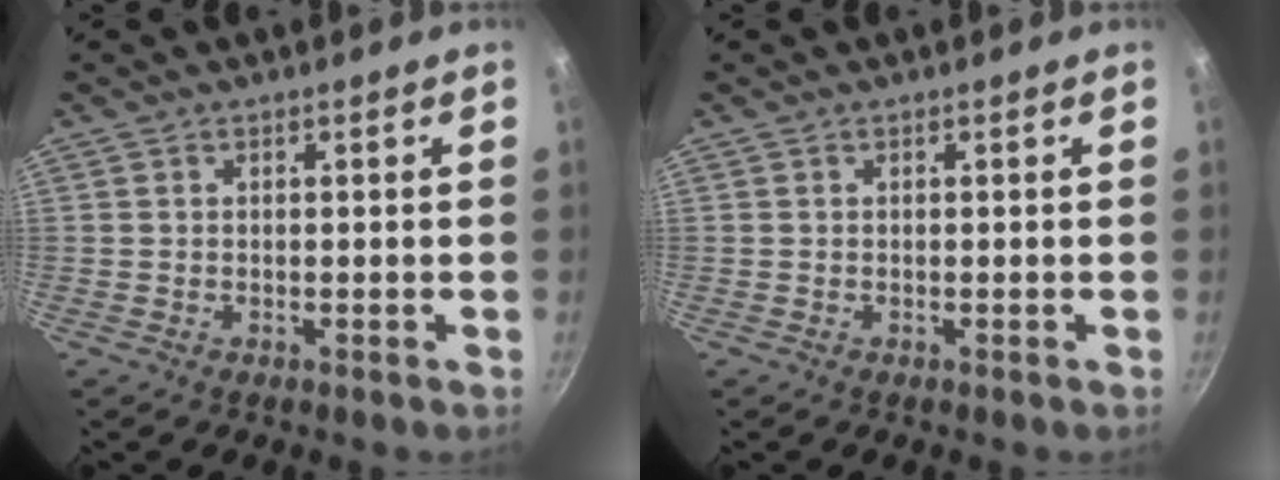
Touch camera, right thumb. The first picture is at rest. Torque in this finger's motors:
{"motor_torque": [0.00, 0.00, 0.00, 0.01, 0.00]}